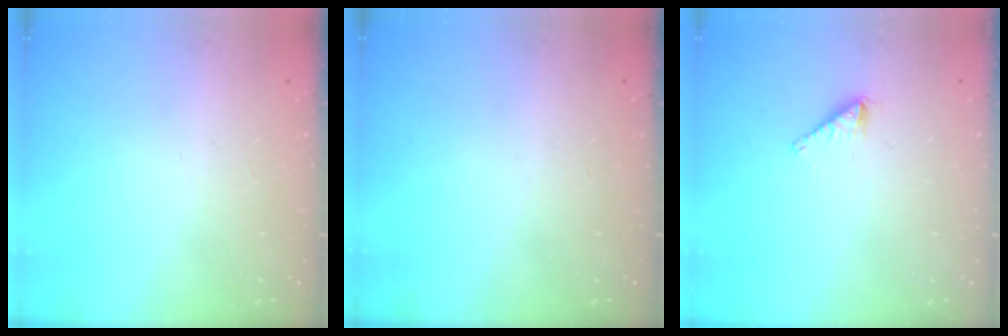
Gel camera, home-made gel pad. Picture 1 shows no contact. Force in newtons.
{"total": 0.0}
{"total": 1.6, "press": 1.6, "slide": 0.2}